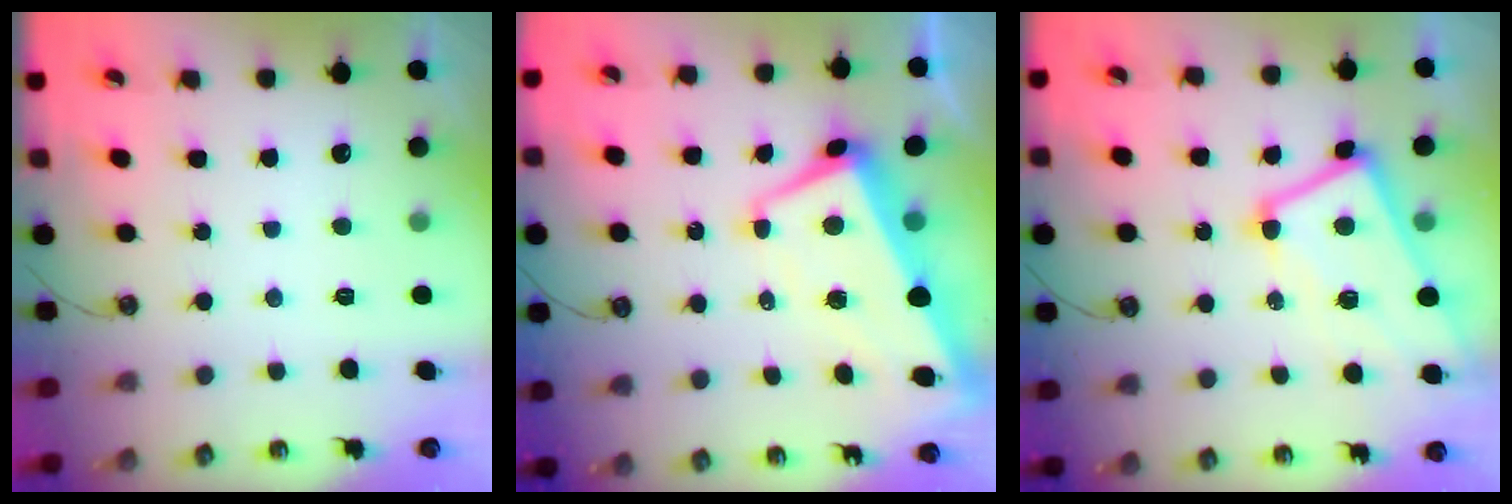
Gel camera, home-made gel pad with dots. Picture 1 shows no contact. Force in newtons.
{"total": 5.1, "press": 4.8, "slide": 1.5}
{"total": 7.1, "press": 7.0, "slide": 1.3}